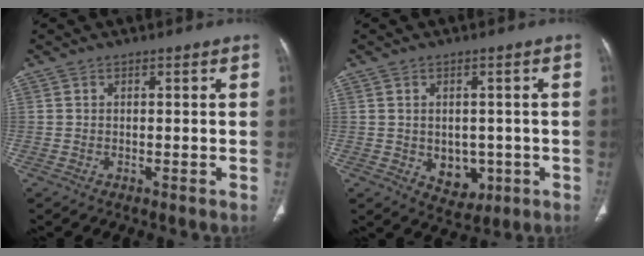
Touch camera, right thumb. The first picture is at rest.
{"total": 6.2, "force": [-1.2, 4.7, 3.9], "torque": [-0.027, 0.000, 0.000]}